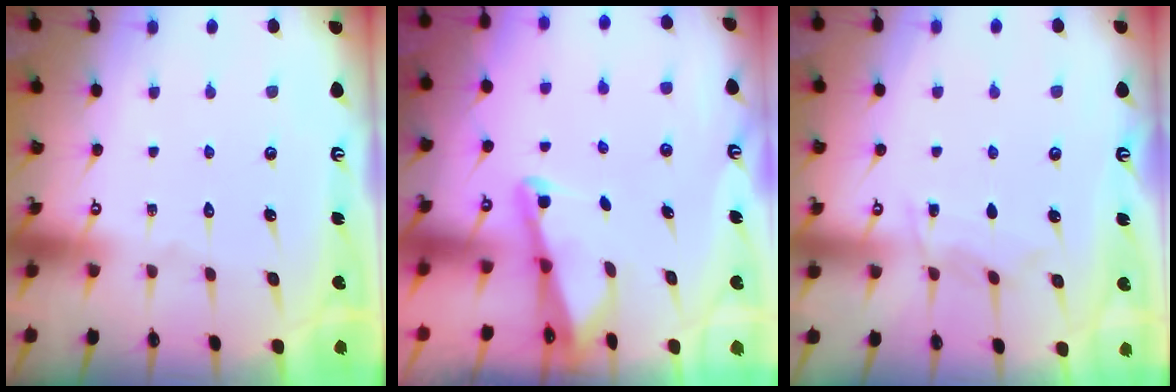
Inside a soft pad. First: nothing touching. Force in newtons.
{"total": 2.1, "press": 2.1, "slide": 0.3}
{"total": 5.2, "press": 5.2, "slide": 0.7}